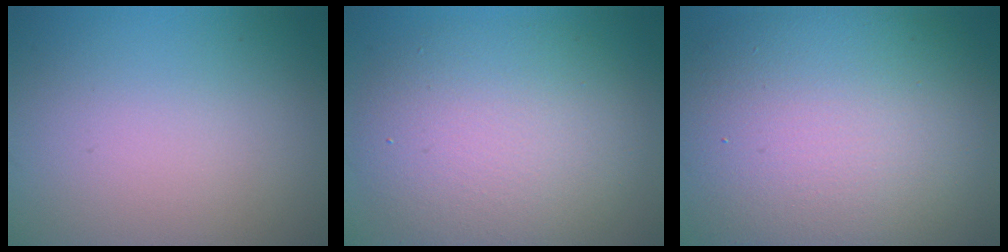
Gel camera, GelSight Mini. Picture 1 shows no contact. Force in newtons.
{"total": 8.3, "press": 8.3, "slide": 0.7}
{"total": 13.9, "press": 13.8, "slide": 1.1}